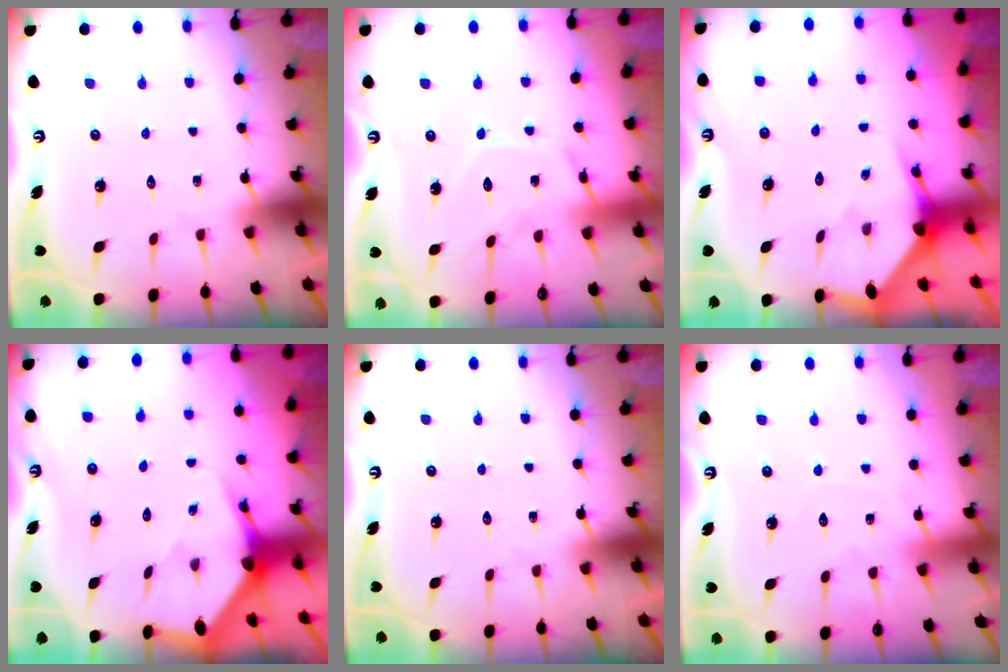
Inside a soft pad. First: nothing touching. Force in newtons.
{"total": 10.8, "press": 10.8, "slide": 0.2}
{"total": 2.8, "press": 2.8, "slide": 0.2}
{"total": 2.9, "press": 2.9, "slide": 0.1}
{"total": 0.0}
{"total": 3.4, "press": 3.4, "slide": 0.4}